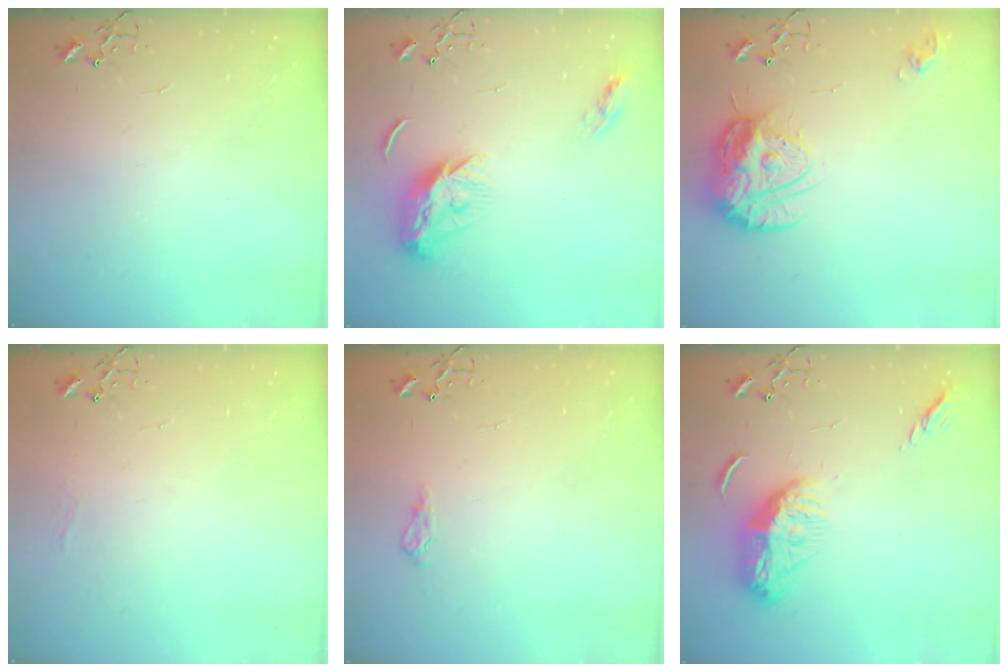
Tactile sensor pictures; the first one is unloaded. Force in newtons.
{"total": 12.0, "press": 12.0, "slide": 0.3}
{"total": 15.4, "press": 15.3, "slide": 1.6}
{"total": 4.4, "press": 4.4, "slide": 0.6}
{"total": 6.7, "press": 6.7, "slide": 0.8}
{"total": 13.1, "press": 13.0, "slide": 1.1}